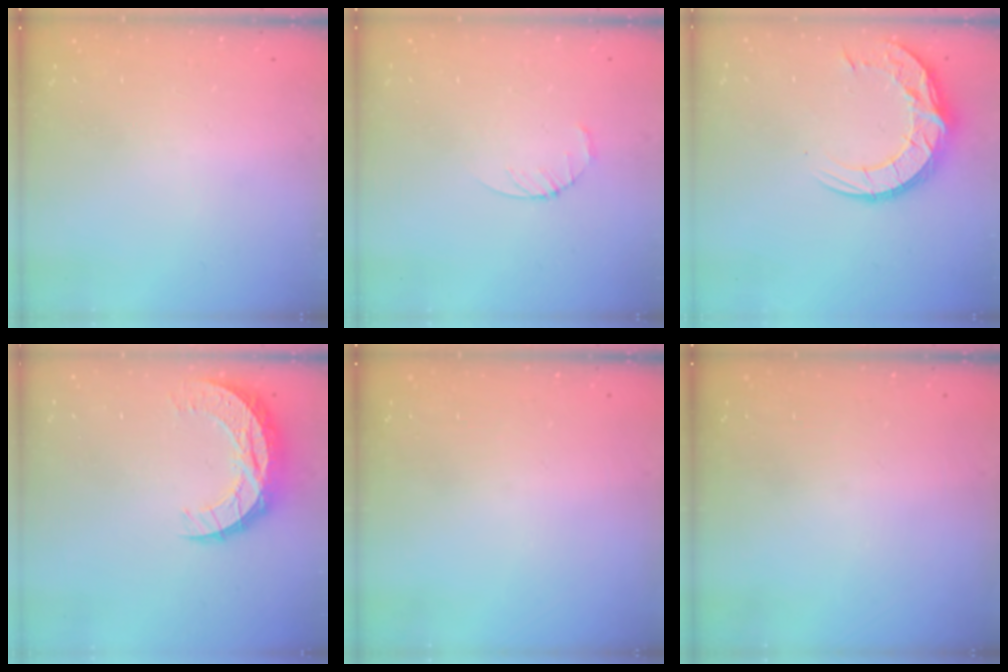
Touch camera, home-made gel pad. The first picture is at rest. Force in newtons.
{"total": 3.2, "press": 3.1, "slide": 0.4}
{"total": 13.7, "press": 13.6, "slide": 1.1}
{"total": 10.9, "press": 10.9, "slide": 0.7}
{"total": 0.0}
{"total": 0.0}